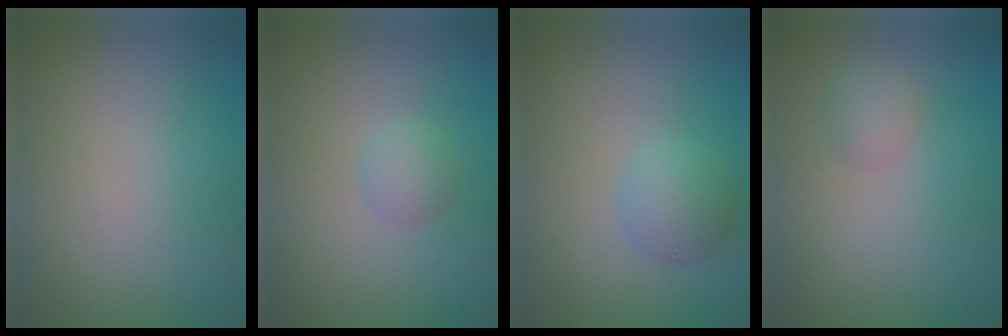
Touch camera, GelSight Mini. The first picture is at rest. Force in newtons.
{"total": 1.5, "press": 1.5, "slide": 0.0}
{"total": 2.4, "press": 2.4, "slide": 0.1}
{"total": 1.5, "press": 1.5, "slide": 0.0}